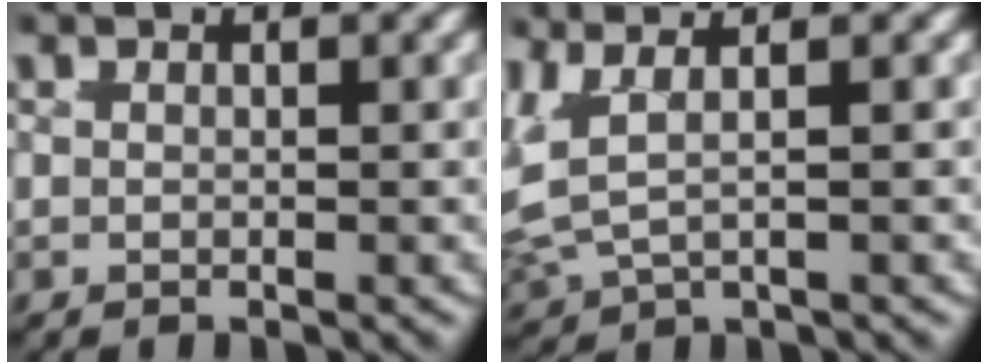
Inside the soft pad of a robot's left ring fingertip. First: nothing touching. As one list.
[{"total": 6.6, "force": [0.5, 5.0, 4.2], "torque": [-0.125, -0.009, 0.003]}]